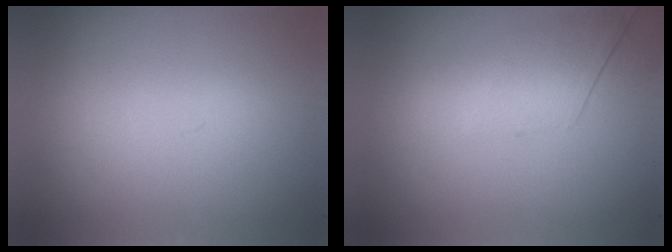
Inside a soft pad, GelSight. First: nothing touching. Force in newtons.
{"total": 2.3}